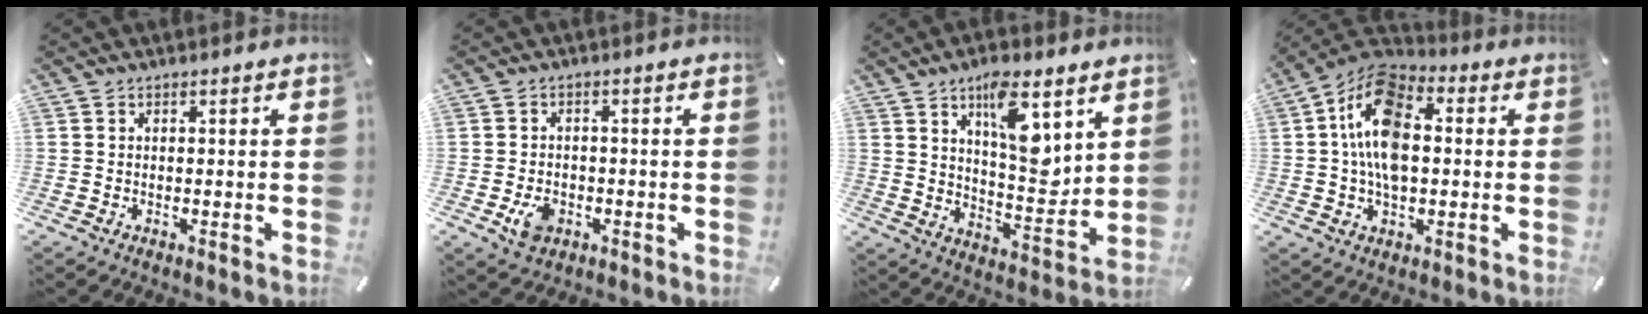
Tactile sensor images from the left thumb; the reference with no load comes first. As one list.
[{"total": 4.9, "force": [-1.7, 3.7, 2.7], "torque": [-0.048, 0.004, -0.032]}, {"total": 13.6, "force": [7.2, 5.6, 10.0], "torque": [-0.139, -0.044, 0.122]}, {"total": 14.6, "force": [0.7, 9.3, 11.3], "torque": [-0.234, 0.002, 0.008]}]